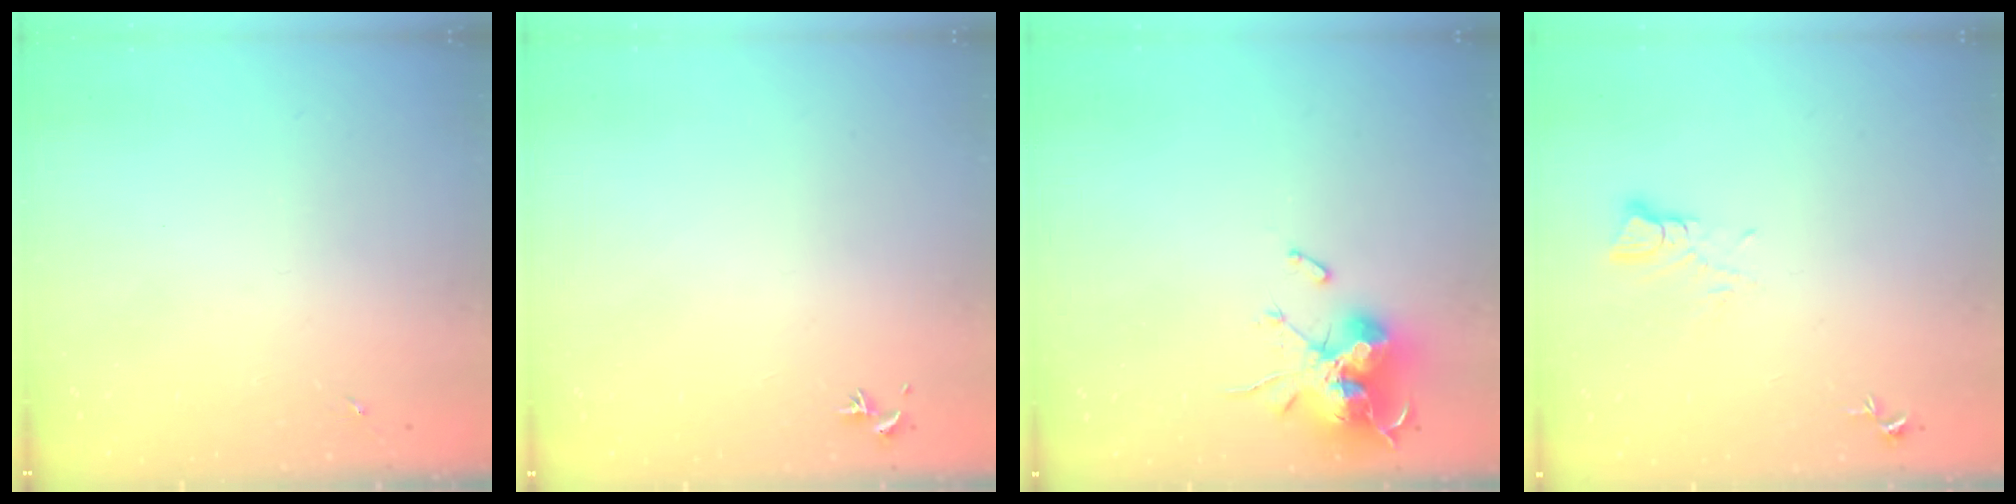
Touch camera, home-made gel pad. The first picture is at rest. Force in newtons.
{"total": 0.7, "press": 0.5, "slide": 0.4}
{"total": 16.7, "press": 16.7, "slide": 0.1}
{"total": 3.5, "press": 3.4, "slide": 0.3}